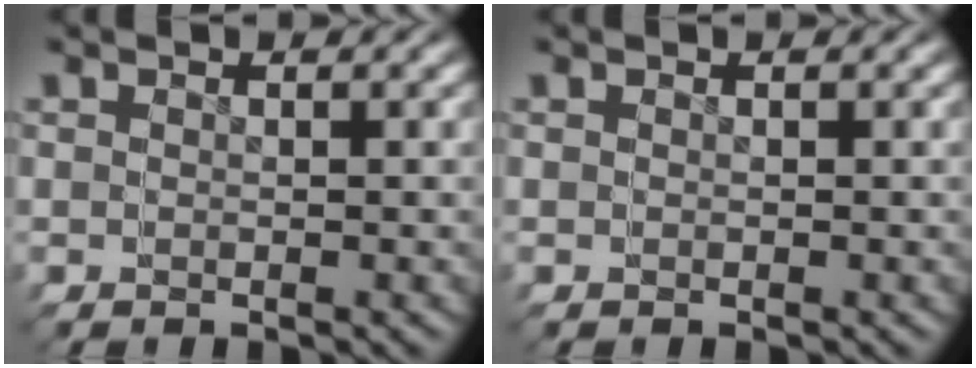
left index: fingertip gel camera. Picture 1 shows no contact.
{"total": 0.0}